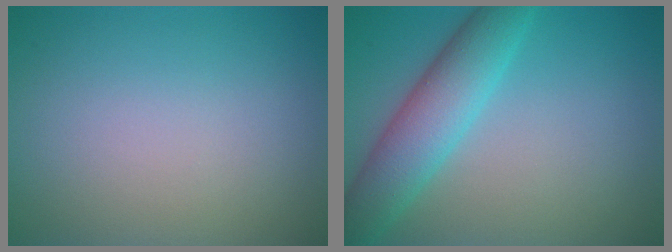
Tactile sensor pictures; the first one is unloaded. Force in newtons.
{"total": 5.6, "press": 5.6, "slide": 0.2}